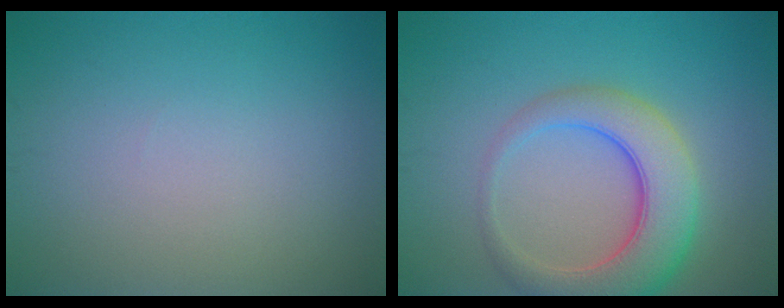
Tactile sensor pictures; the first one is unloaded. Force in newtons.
{"total": 6.9, "press": 6.9, "slide": 0.3}